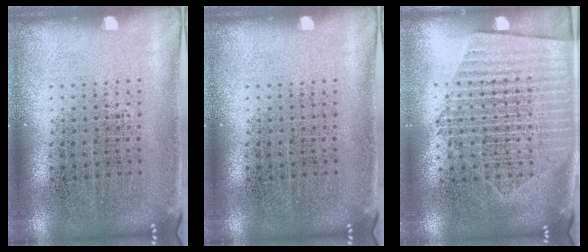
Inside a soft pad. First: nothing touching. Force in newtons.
{"total": 0.0}
{"total": 1.7, "press": 1.5, "slide": 0.7}